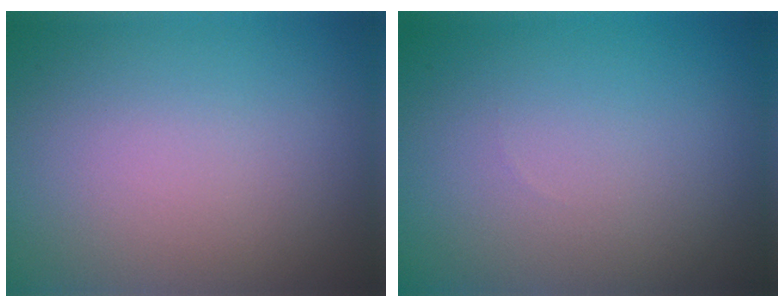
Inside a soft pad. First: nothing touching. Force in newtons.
{"total": 0.0}